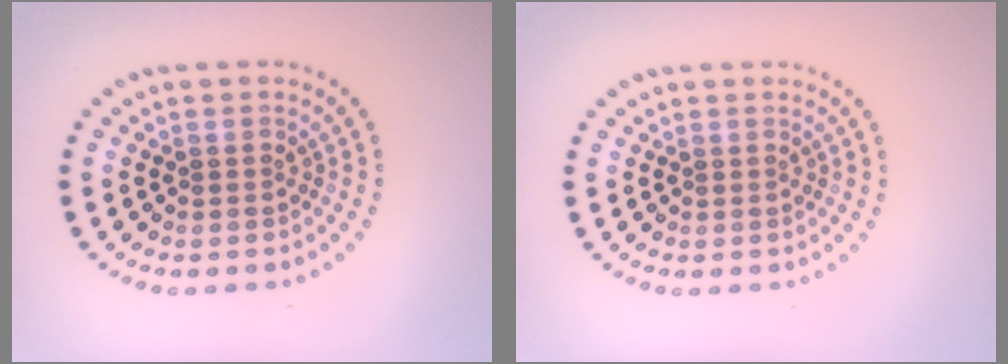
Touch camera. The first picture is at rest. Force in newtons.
{"total": 0.0}